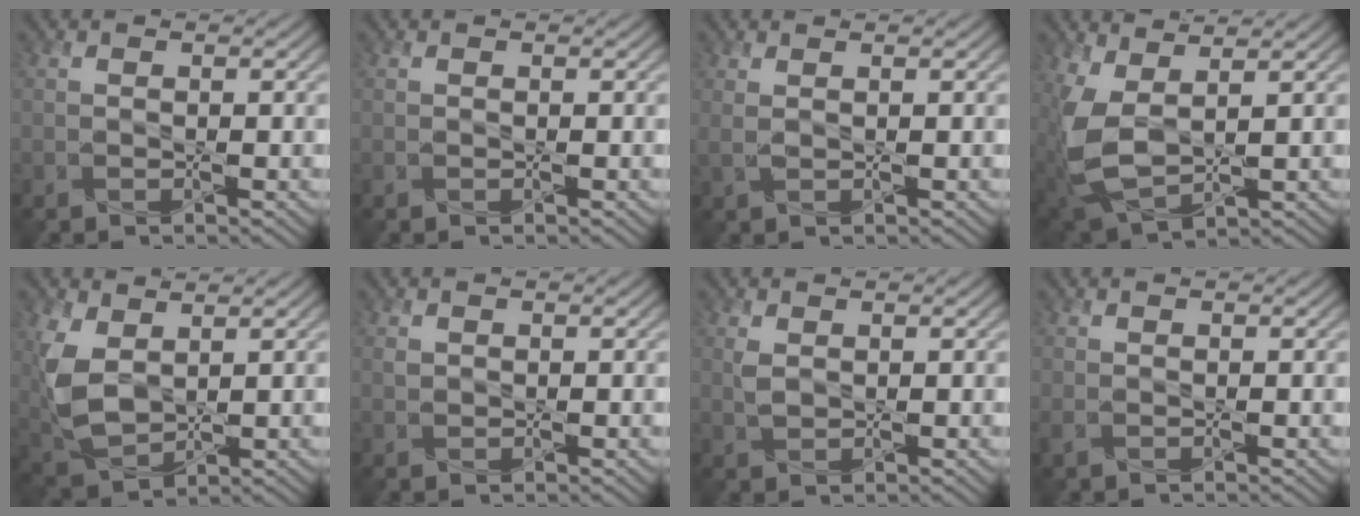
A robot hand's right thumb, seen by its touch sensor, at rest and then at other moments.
{"total": 0.0}
{"total": 1.2, "force": [0.8, 0.2, 0.9], "torque": [-0.026, 0.001, 0.017]}
{"total": 7.5, "force": [2.1, 3.9, 6.0], "torque": [-0.159, -0.009, 0.038]}
{"total": 7.7, "force": [2.4, 4.7, 5.7], "torque": [-0.155, -0.009, 0.050]}
{"total": 0.7, "force": [0.4, 0.6, 0.3], "torque": [-0.009, -0.003, 0.010]}
{"total": 1.6, "force": [0.6, 0.9, 1.1], "torque": [-0.034, -0.001, 0.016]}
{"total": 0.8, "force": [0.0, 0.4, 0.7], "torque": [-0.021, -0.001, 0.000]}